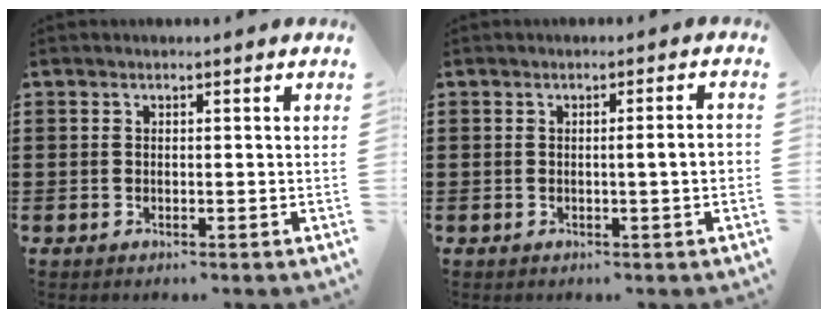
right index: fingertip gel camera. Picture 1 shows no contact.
{"total": 2.6, "force": [-0.2, 0.0, 2.6], "torque": [-0.043, -0.002, -0.006]}